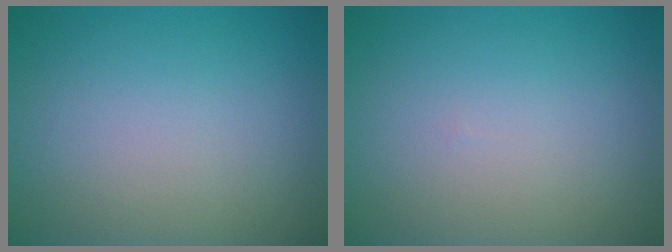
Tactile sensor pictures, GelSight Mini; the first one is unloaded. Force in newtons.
{"total": 0.0}